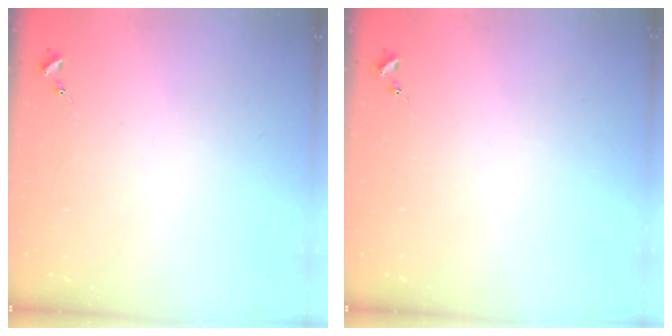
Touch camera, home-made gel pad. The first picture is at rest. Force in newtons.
{"total": 0.0}